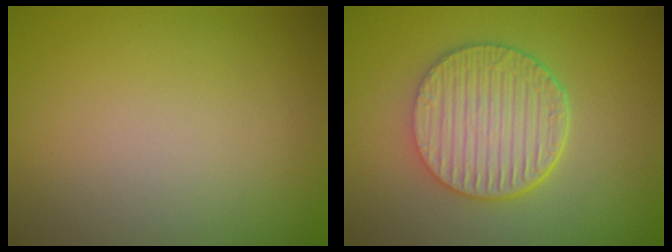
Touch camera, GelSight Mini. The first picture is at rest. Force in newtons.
{"total": 6.3, "press": 4.6, "slide": 4.3}